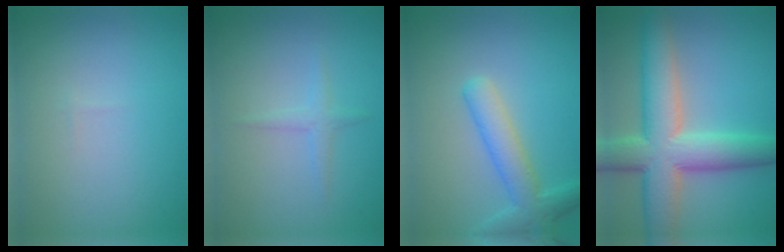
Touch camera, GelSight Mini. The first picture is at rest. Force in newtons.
{"total": 1.2, "press": 1.2, "slide": 0.0}
{"total": 4.1, "press": 4.1, "slide": 0.1}
{"total": 9.5, "press": 9.5, "slide": 0.2}